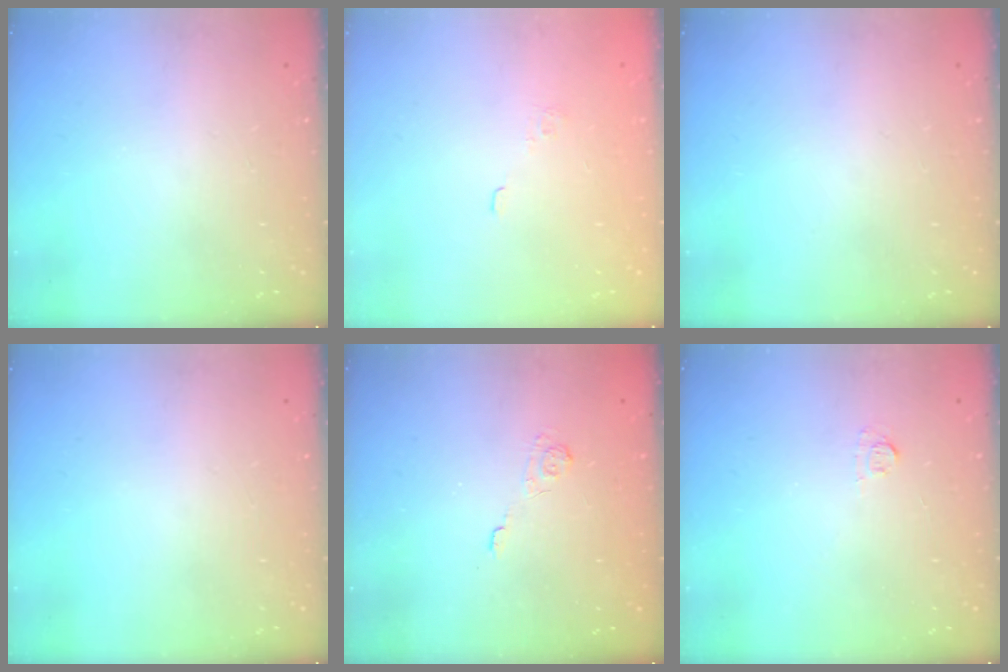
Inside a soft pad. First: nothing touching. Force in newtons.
{"total": 1.5, "press": 0.9, "slide": 1.3}
{"total": 0.0}
{"total": 0.0}
{"total": 2.0, "press": 1.4, "slide": 1.4}
{"total": 3.9, "press": 3.9, "slide": 0.5}